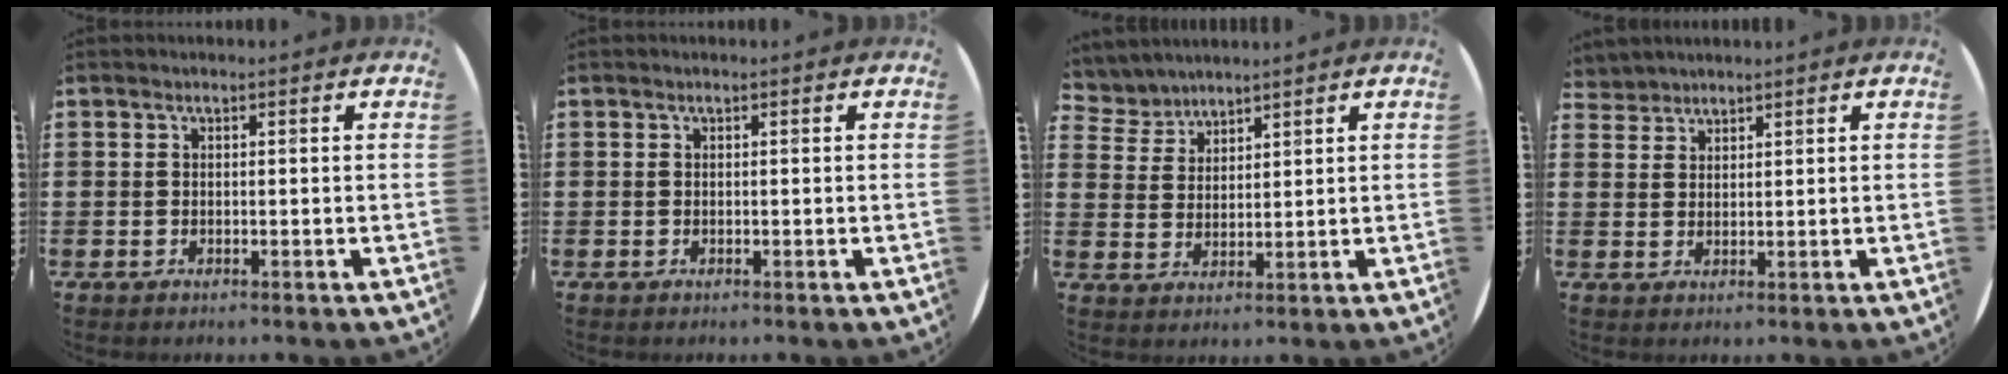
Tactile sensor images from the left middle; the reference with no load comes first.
{"total": 0.0}
{"total": 4.0, "force": [3.8, 1.3, -0.3], "torque": [-0.007, -0.011, 0.072]}
{"total": 2.2, "force": [2.1, 0.5, -0.3], "torque": [0.003, 0.001, 0.042]}